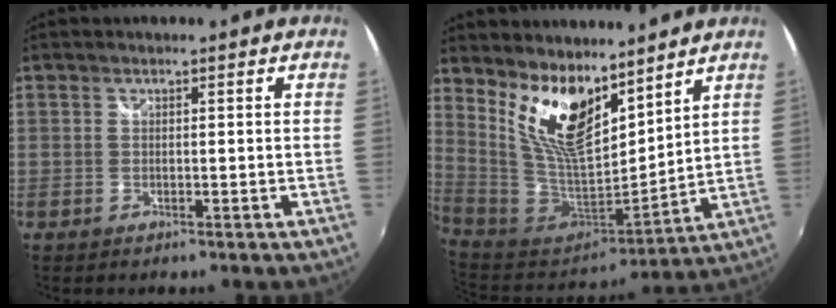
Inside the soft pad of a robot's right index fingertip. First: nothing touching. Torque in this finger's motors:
{"motor_torque": [0.90, 0.94, 0.59, 0.21]}